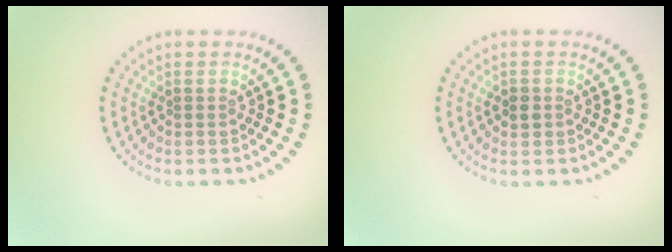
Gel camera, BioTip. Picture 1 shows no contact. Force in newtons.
{"total": 1.2, "press": 1.1, "slide": 0.3}